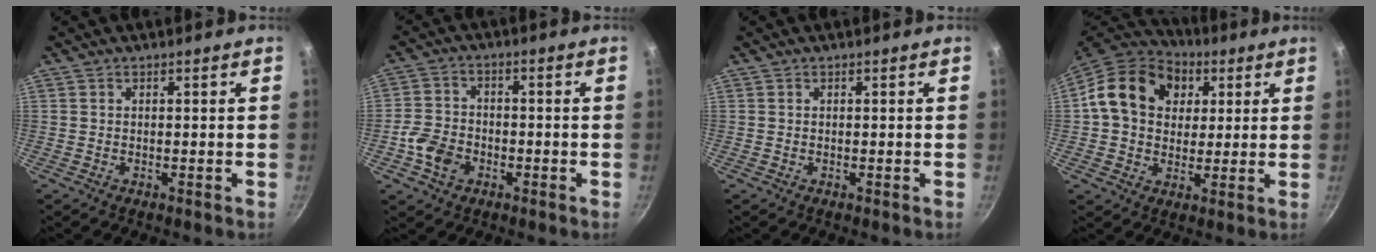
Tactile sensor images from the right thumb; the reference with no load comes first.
{"total": 6.7, "force": [-2.7, 5.1, 3.4], "torque": [-0.058, 0.021, -0.058]}
{"total": 0.0}
{"total": 17.2, "force": [4.6, 13.6, 9.4], "torque": [-0.150, 0.015, 0.065]}